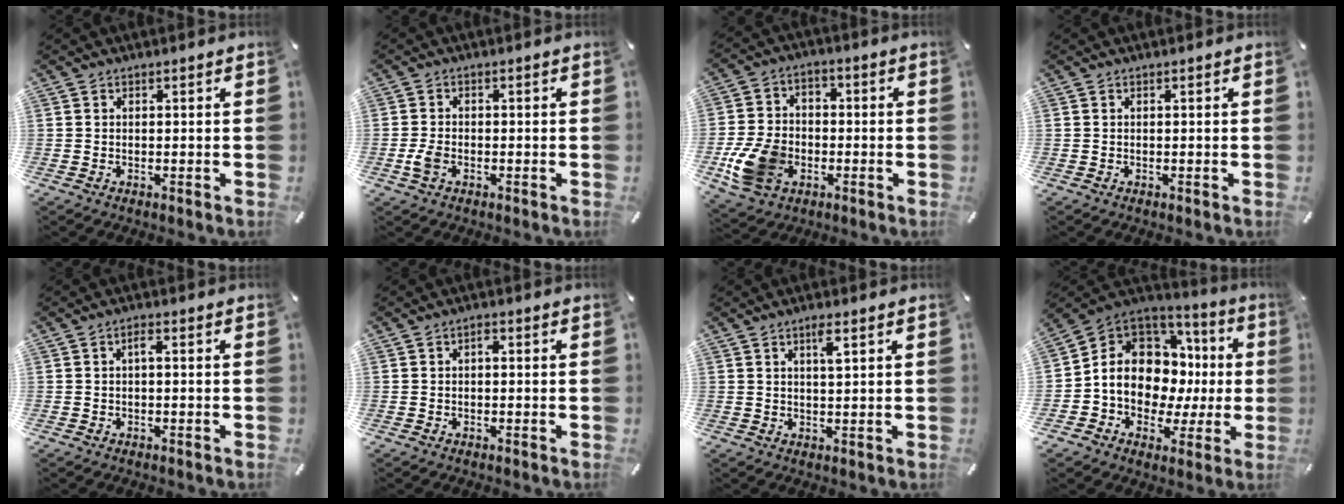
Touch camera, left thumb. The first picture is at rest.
{"total": 3.4, "force": [-1.2, 2.0, 2.4], "torque": [-0.062, -0.002, -0.025]}
{"total": 13.4, "force": [-4.4, 10.2, 7.5], "torque": [-0.151, 0.033, -0.074]}
{"total": 0.0}
{"total": 1.7, "force": [-0.1, 0.5, 1.6], "torque": [-0.033, 0.008, -0.005]}
{"total": 1.2, "force": [-0.2, 0.6, 0.9], "torque": [-0.020, 0.006, -0.007]}
{"total": 3.0, "force": [1.5, 0.5, 2.6], "torque": [-0.047, 0.000, 0.021]}
{"total": 12.4, "force": [0.5, 10.4, 6.7], "torque": [-0.113, -0.026, 0.013]}